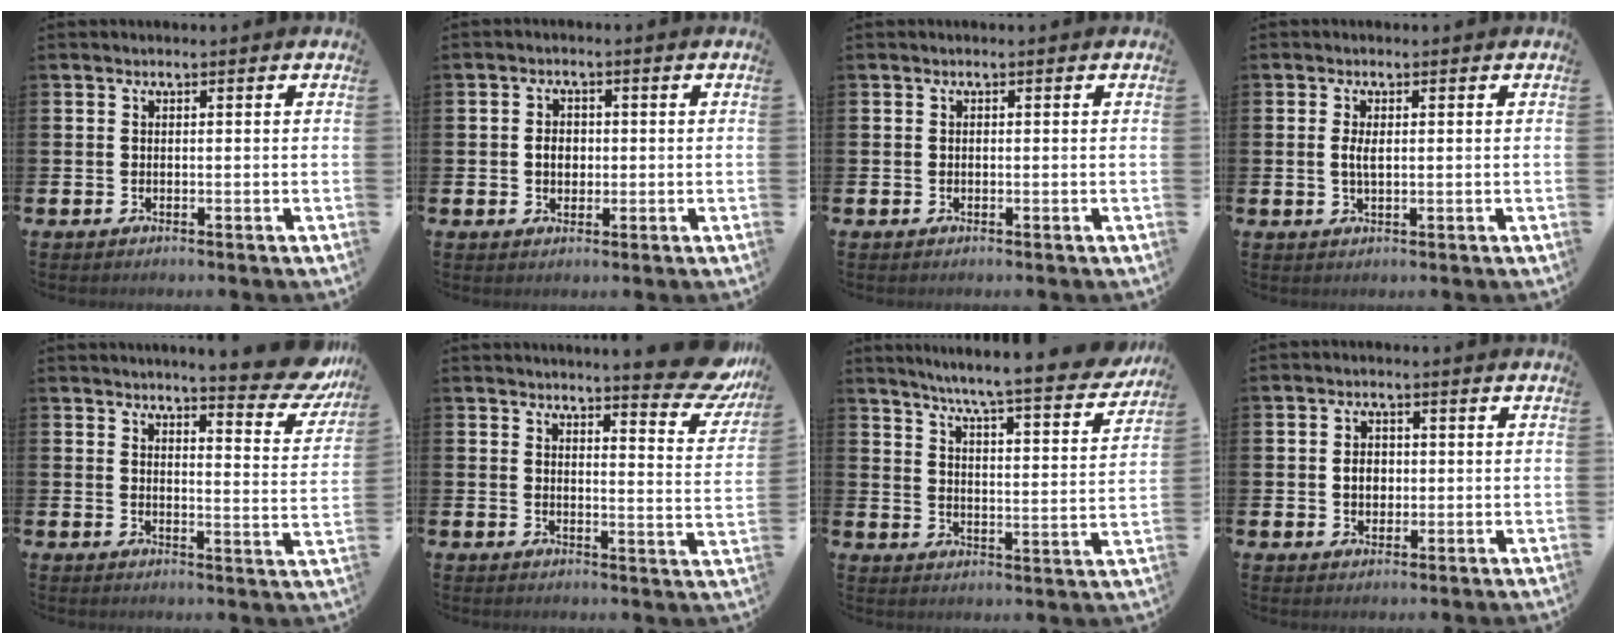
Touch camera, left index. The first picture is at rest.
{"total": 2.6, "force": [0.0, 2.1, 1.5], "torque": [-0.014, 0.003, -0.007]}
{"total": 0.0}
{"total": 2.3, "force": [0.2, 1.0, 2.1], "torque": [-0.039, 0.004, 0.001]}
{"total": 6.2, "force": [5.8, 0.0, 2.2], "torque": [-0.040, -0.045, 0.093]}
{"total": 7.1, "force": [6.5, 0.9, 2.8], "torque": [-0.029, -0.052, 0.108]}
{"total": 7.4, "force": [6.7, -0.1, 3.1], "torque": [-0.068, -0.056, 0.108]}
{"total": 2.7, "force": [0.0, 2.3, 1.5], "torque": [-0.015, 0.002, -0.007]}